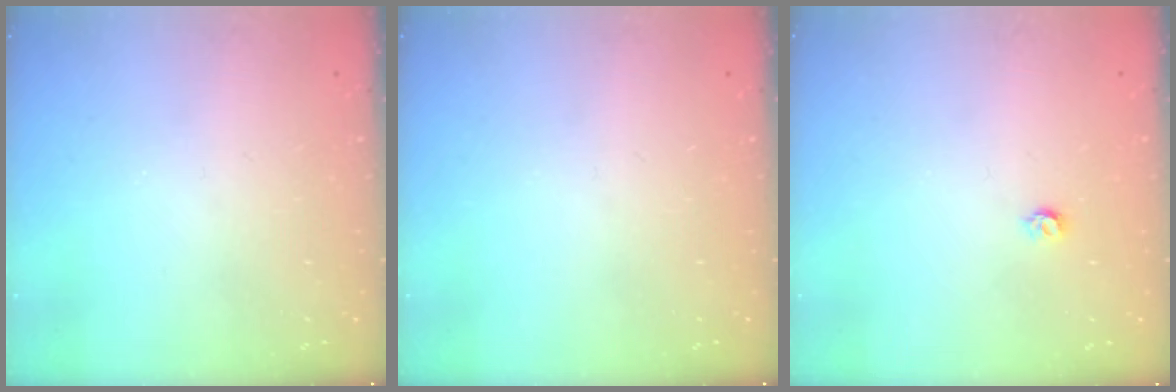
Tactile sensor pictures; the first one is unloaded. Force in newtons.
{"total": 0.0}
{"total": 3.2, "press": 3.2, "slide": 0.5}